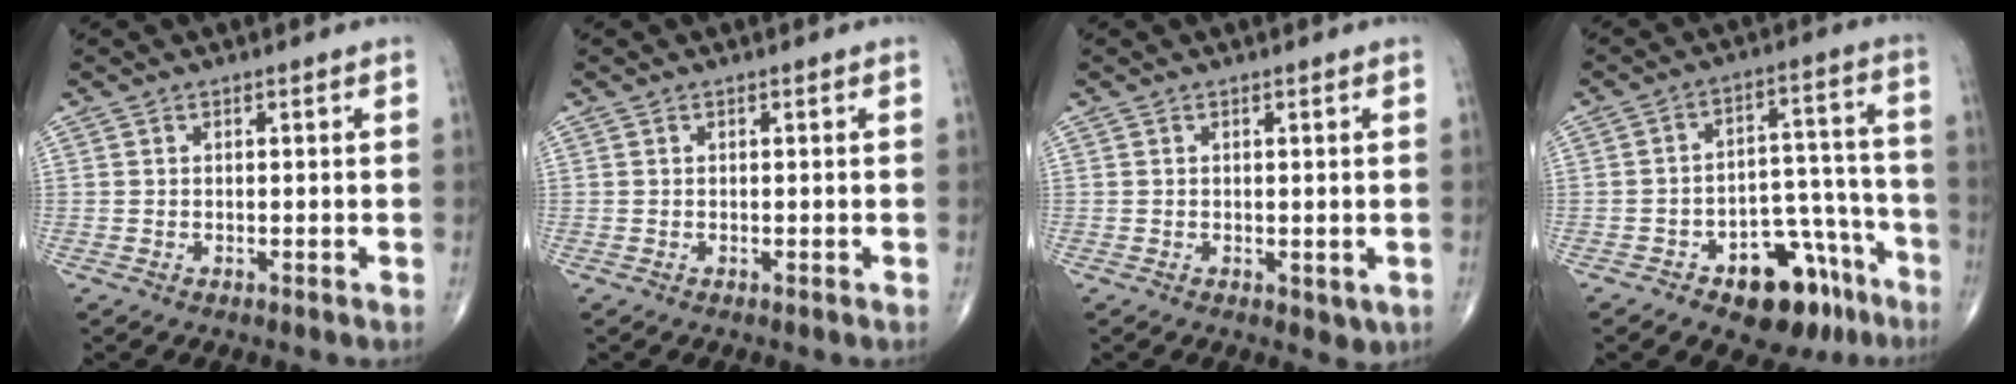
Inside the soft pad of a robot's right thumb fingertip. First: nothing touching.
{"total": 0.0}
{"total": 1.8, "force": [-0.1, 1.1, 1.4], "torque": [-0.013, -0.005, 0.002]}
{"total": 13.7, "force": [-8.1, 7.5, 8.1], "torque": [-0.068, 0.076, -0.112]}